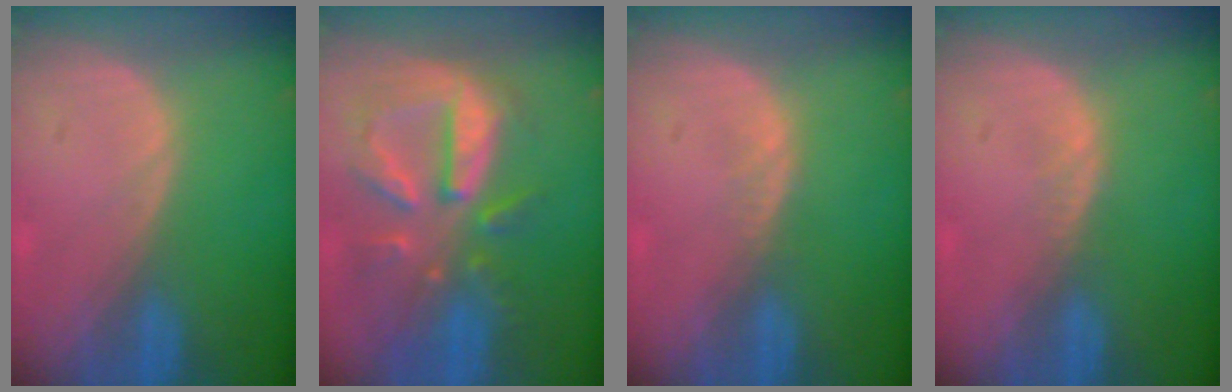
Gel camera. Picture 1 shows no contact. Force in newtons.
{"total": 10.7, "press": 9.4, "slide": 5.1}
{"total": 0.8, "press": 0.7, "slide": 0.2}
{"total": 0.8, "press": 0.7, "slide": 0.2}